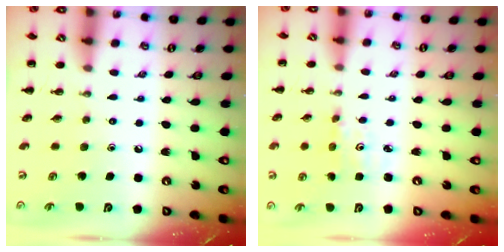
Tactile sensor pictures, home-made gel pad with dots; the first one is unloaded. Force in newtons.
{"total": 1.2, "press": 1.2, "slide": 0.3}